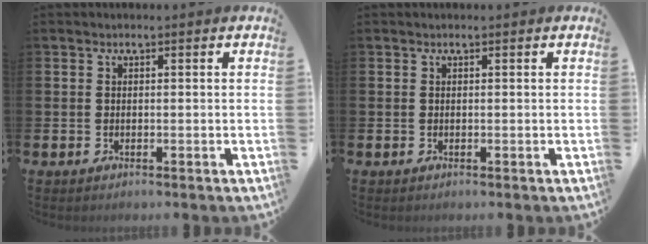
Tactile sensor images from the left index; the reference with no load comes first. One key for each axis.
{"total": 0.0}